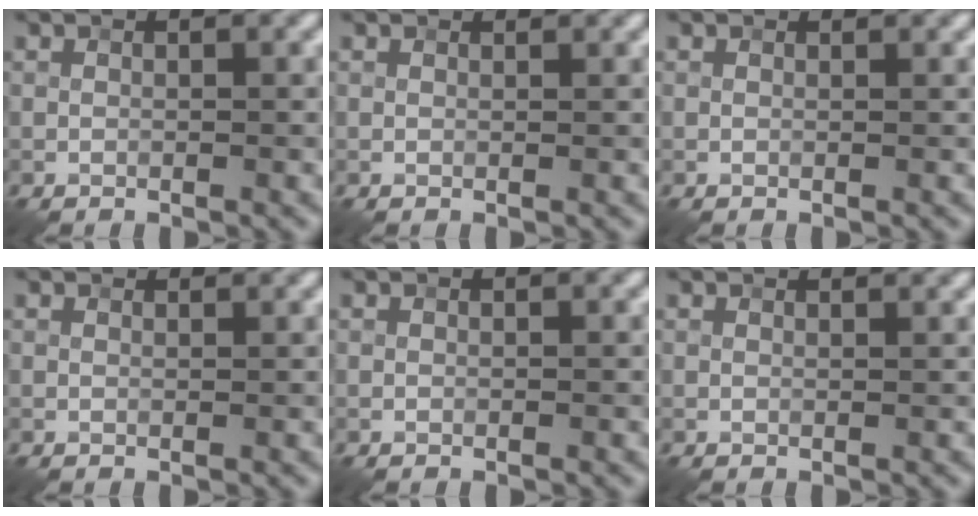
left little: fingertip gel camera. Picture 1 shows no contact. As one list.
[{"total": 1.0, "force": [1.0, 0.2, 0.2], "torque": [-0.009, -0.004, 0.008]}, {"total": 0.6, "force": [0.6, 0.1, 0.1], "torque": [-0.003, -0.002, 0.004]}, {"total": 1.5, "force": [1.4, 0.3, 0.4], "torque": [-0.015, -0.002, 0.012]}, {"total": 0.0}, {"total": 1.5, "force": [1.4, 0.2, 0.5], "torque": [-0.016, -0.001, 0.011]}]